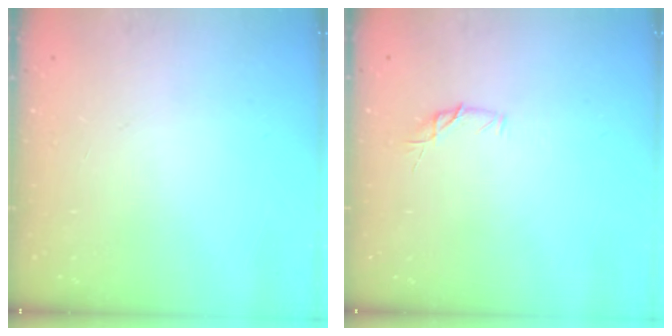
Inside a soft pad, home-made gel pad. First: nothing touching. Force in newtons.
{"total": 6.7, "press": 6.7, "slide": 0.6}